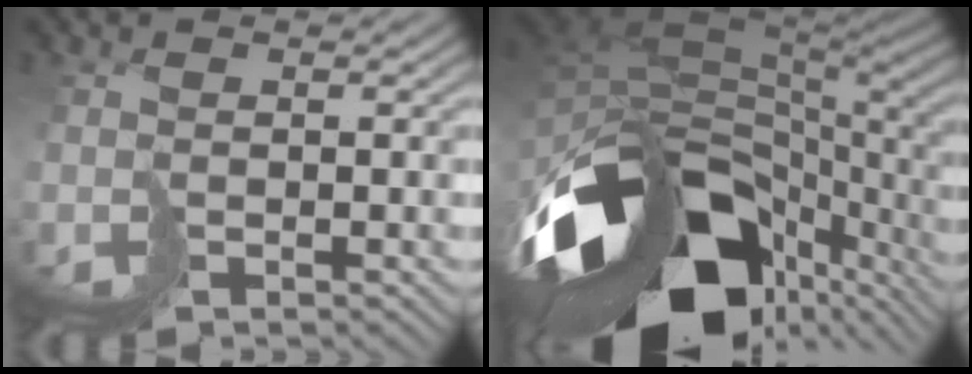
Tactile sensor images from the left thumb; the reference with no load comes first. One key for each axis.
{"total": 18.0, "fx": -8.5, "fy": 8.6, "fz": 13.4, "tx": -0.289, "ty": -0.023, "tz": -0.108}